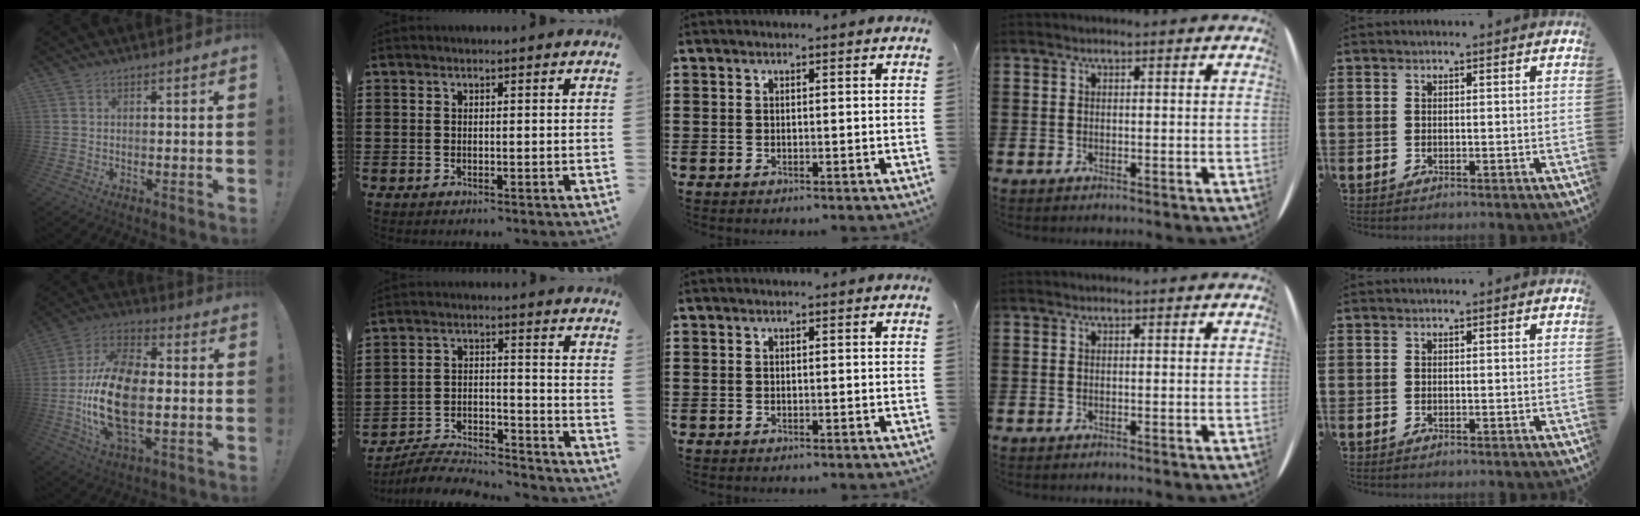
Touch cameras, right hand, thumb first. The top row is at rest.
{"thumb": {"total": 20.7, "force": [-3.0, 11.3, 17.1], "torque": [-0.337, 0.007, -0.047]}, "index": {"total": 5.8, "force": [-5.7, 0.3, 0.9], "torque": [-0.029, 0.001, -0.117]}}